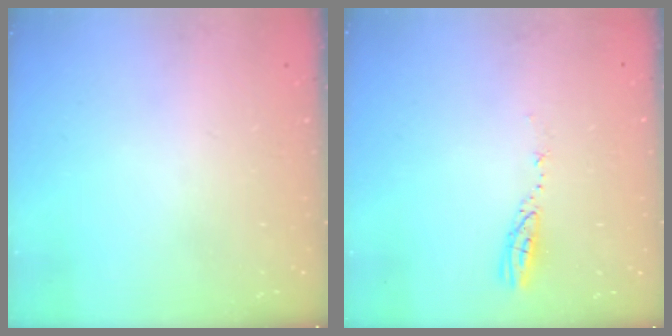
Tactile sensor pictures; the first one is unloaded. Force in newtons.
{"total": 3.7, "press": 3.6, "slide": 0.3}